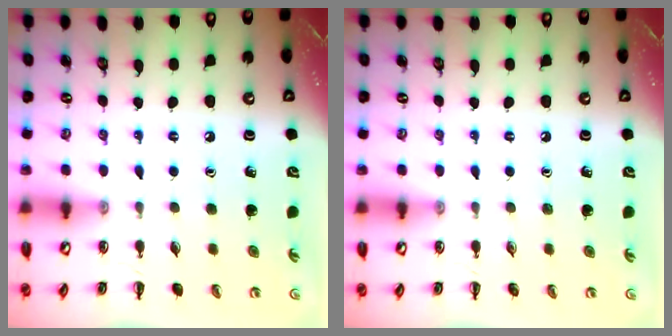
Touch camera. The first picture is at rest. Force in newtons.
{"total": 0.0}